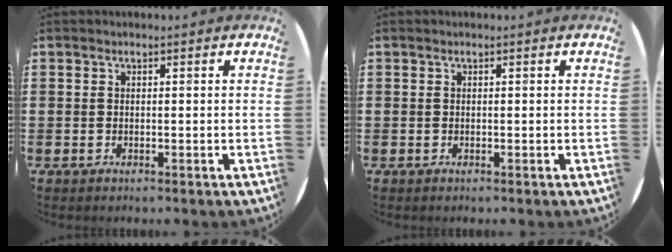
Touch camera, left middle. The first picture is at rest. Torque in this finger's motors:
{"motor_torque": [0.75, -0.57, 0.07, 0.03]}